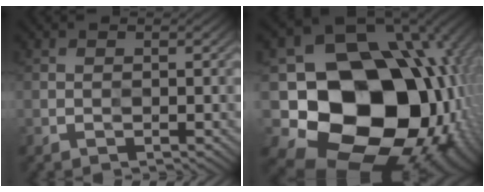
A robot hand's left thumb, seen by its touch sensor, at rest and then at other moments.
{"total": 18.4, "force": [-2.4, 15.3, 9.9], "torque": [-0.184, -0.053, -0.008]}